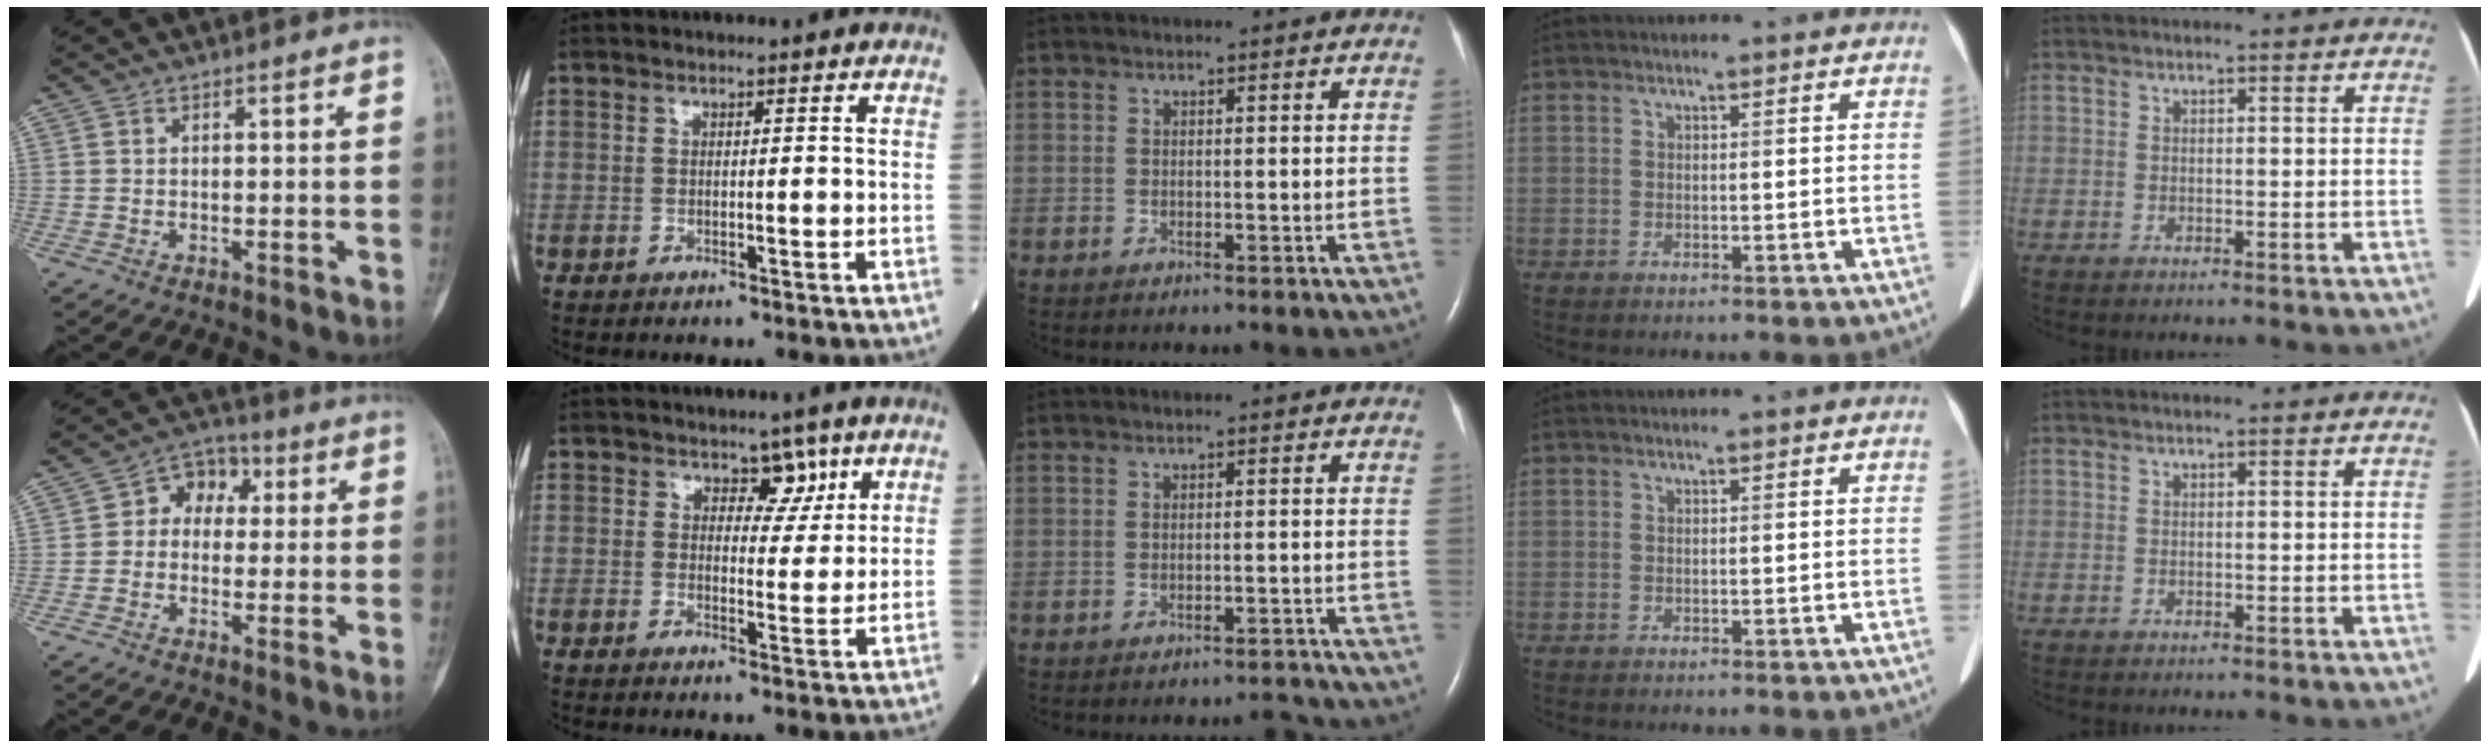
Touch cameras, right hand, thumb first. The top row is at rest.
{"thumb": {"total": 7.1, "force": [0.9, 5.5, 4.5], "torque": [-0.031, 0.020, 0.000]}, "index": {"total": 3.7, "force": [2.3, 2.2, 1.9], "torque": [-0.012, -0.002, 0.031]}, "middle": {"total": 2.3, "force": [-2.2, -0.4, -0.1], "torque": [0.002, -0.003, -0.026]}}